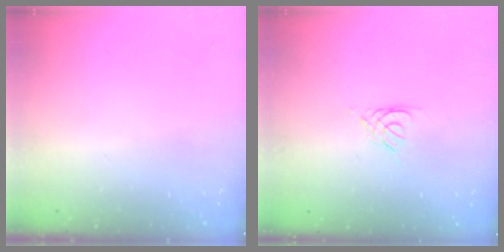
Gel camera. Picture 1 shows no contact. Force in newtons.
{"total": 2.1, "press": 2.1, "slide": 0.4}